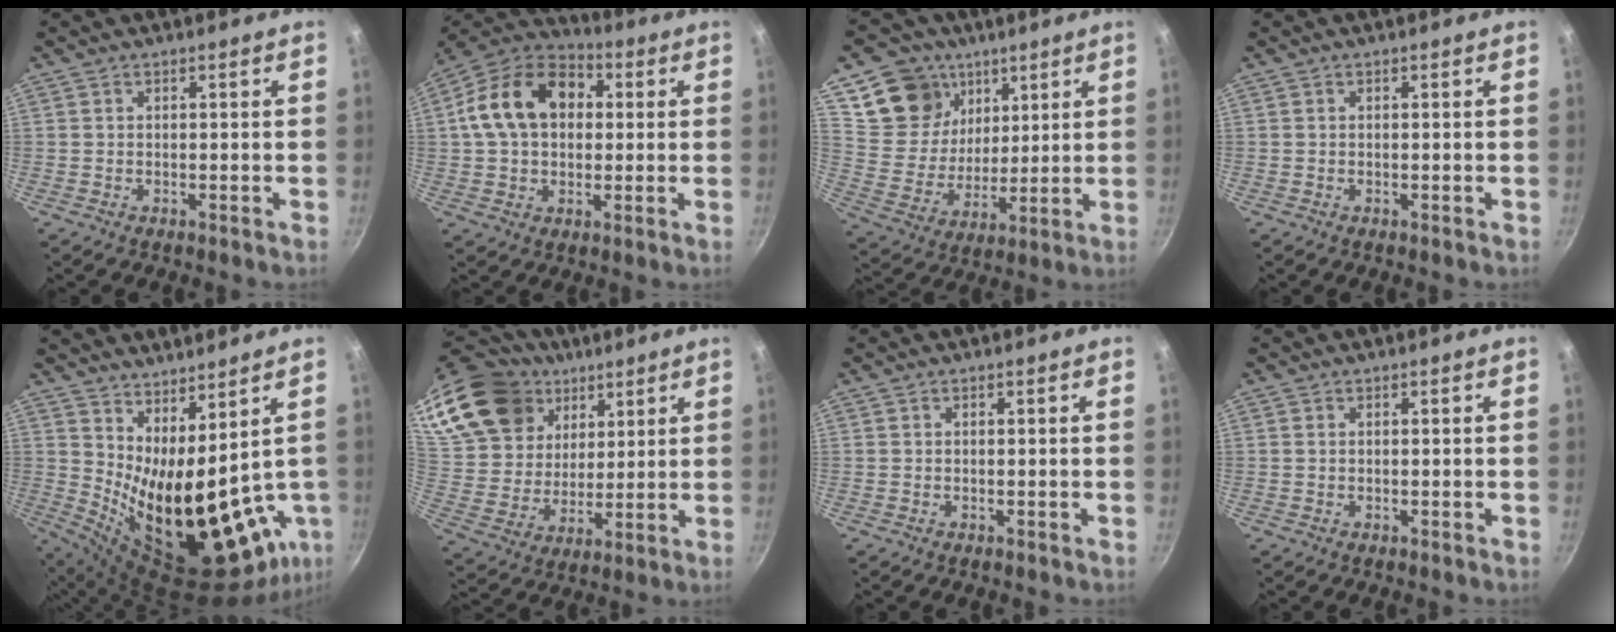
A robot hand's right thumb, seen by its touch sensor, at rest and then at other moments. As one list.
[{"total": 17.5, "force": [2.7, 12.8, 11.6], "torque": [-0.176, 0.033, 0.030]}, {"total": 15.2, "force": [8.4, 12.0, 3.9], "torque": [-0.029, -0.049, 0.155]}, {"total": 0.0}, {"total": 21.0, "force": [3.8, 8.6, 18.8], "torque": [-0.260, -0.052, 0.096]}, {"total": 25.8, "force": [14.3, 17.7, 12.2], "torque": [-0.231, -0.019, 0.277]}, {"total": 0.0}, {"total": 0.0}]